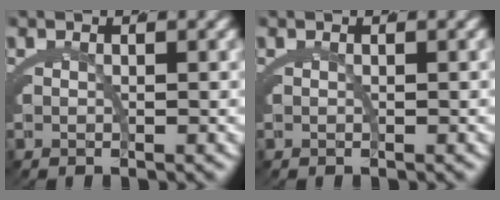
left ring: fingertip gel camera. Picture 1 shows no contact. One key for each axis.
{"total": 0.0}